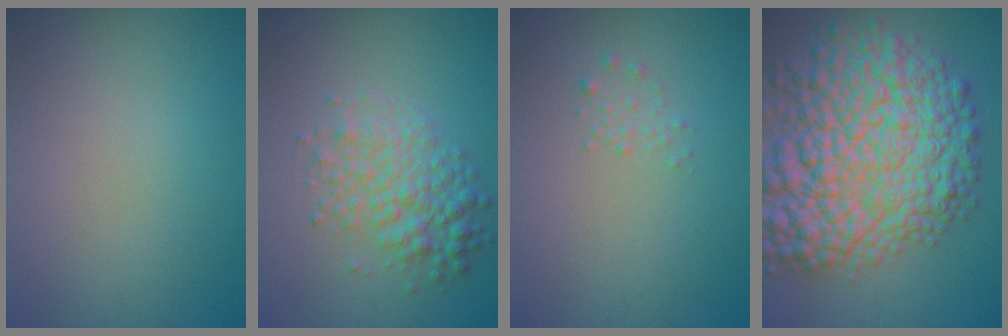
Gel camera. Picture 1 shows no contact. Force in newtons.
{"total": 3.9, "press": 3.9, "slide": 0.1}
{"total": 0.8, "press": 0.8, "slide": 0.0}
{"total": 13.4, "press": 13.4, "slide": 0.4}